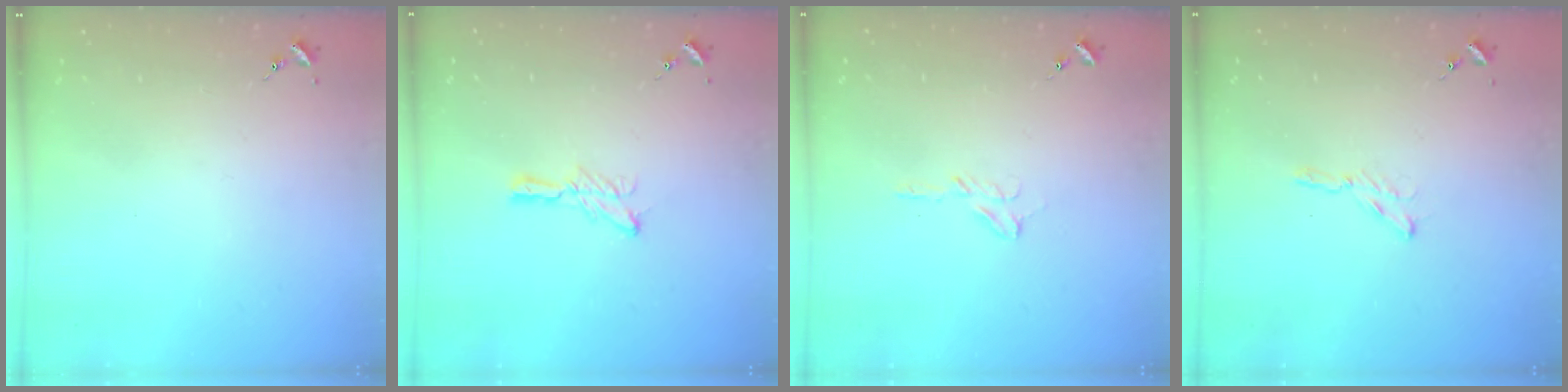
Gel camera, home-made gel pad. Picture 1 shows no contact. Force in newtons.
{"total": 6.1, "press": 6.0, "slide": 0.7}
{"total": 5.5, "press": 5.5, "slide": 0.5}
{"total": 2.9, "press": 2.9, "slide": 0.3}